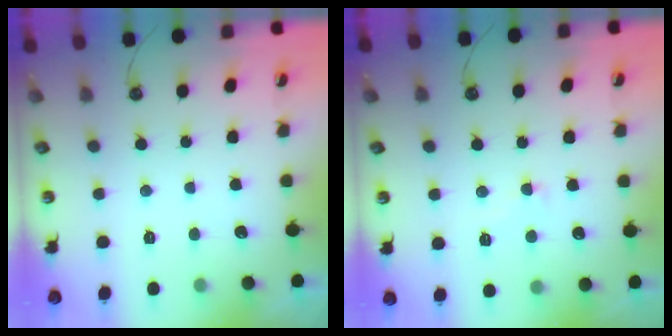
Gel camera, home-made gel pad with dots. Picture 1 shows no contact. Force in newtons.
{"total": 2.7, "press": 2.6, "slide": 0.9}